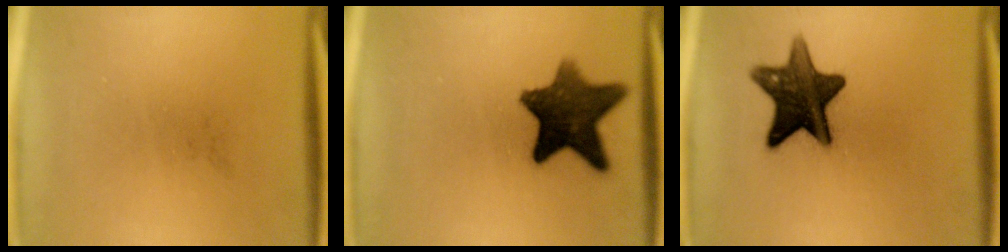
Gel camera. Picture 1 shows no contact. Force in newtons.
{"total": 11.8}
{"total": 12.5}